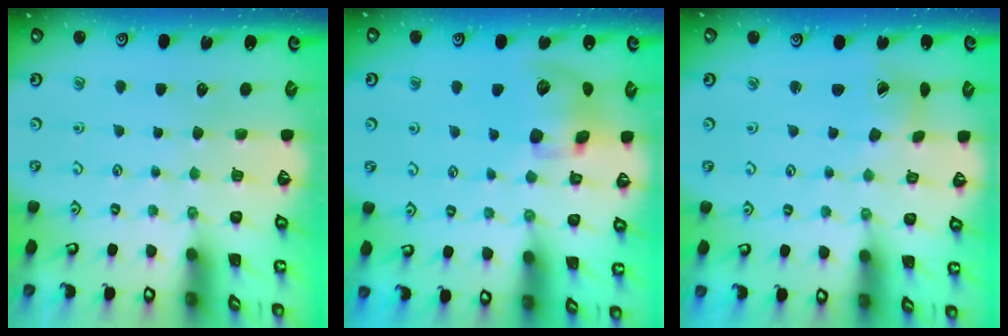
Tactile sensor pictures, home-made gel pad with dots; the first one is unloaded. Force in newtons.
{"total": 12.1, "press": 12.0, "slide": 1.9}
{"total": 2.9, "press": 2.9, "slide": 0.4}